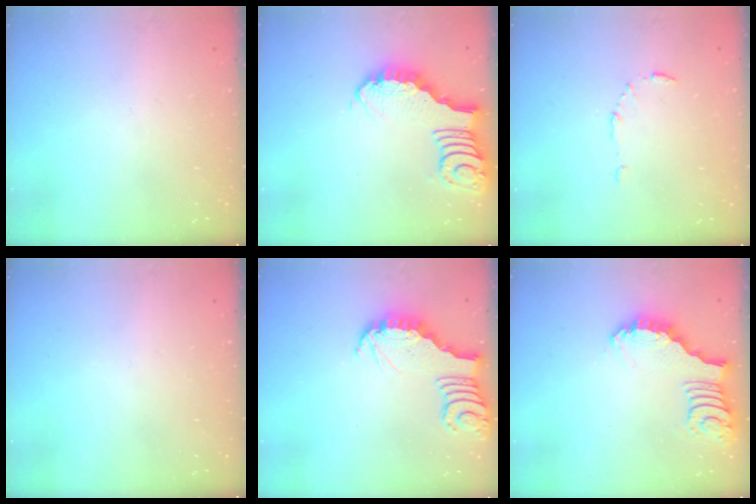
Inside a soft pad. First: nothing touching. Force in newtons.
{"total": 4.5, "press": 4.5, "slide": 0.5}
{"total": 4.9, "press": 4.9, "slide": 0.4}
{"total": 0.0}
{"total": 3.3, "press": 3.3, "slide": 0.3}
{"total": 2.9, "press": 2.9, "slide": 0.1}